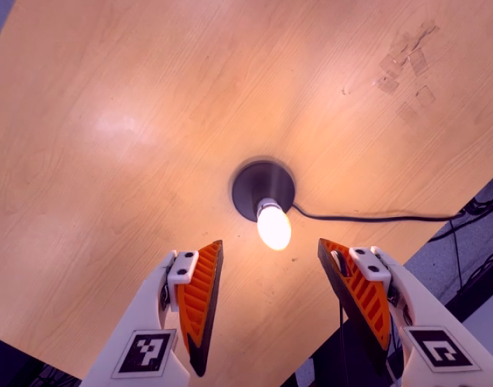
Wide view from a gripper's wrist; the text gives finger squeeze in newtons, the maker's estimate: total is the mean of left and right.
{"total": 0.0}